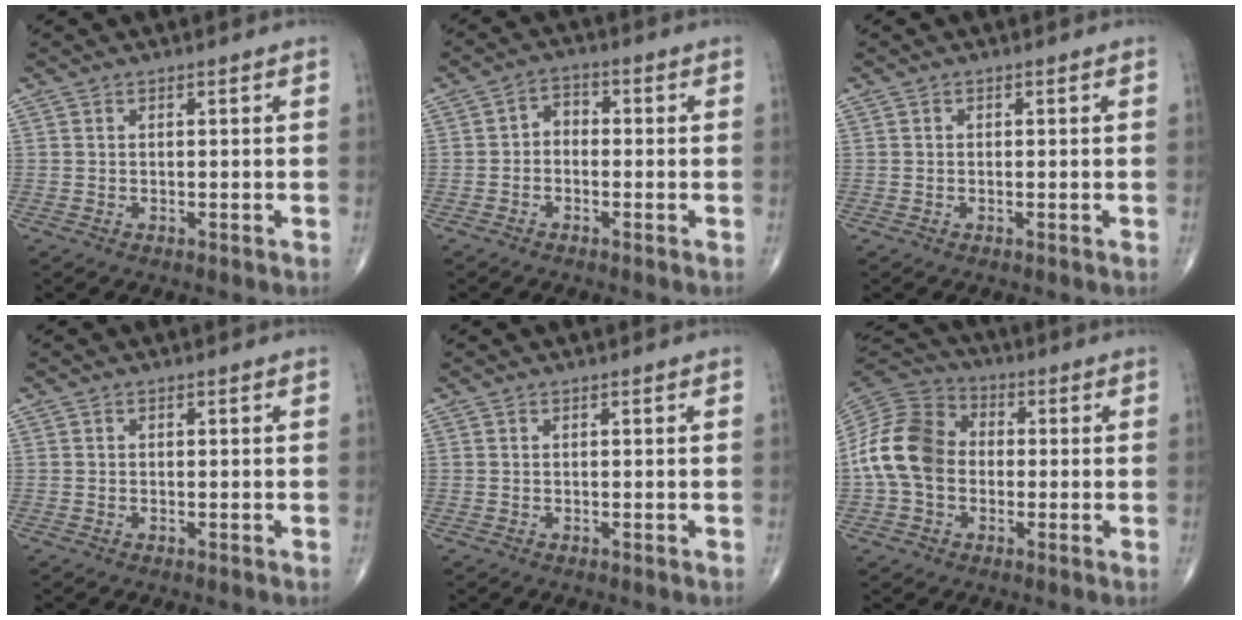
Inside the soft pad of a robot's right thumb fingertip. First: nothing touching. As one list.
[{"total": 3.1, "force": [-0.7, 2.4, 1.9], "torque": [-0.014, 0.020, -0.028]}, {"total": 0.0}, {"total": 0.0}, {"total": 0.0}, {"total": 14.2, "force": [-0.9, 10.9, 9.0], "torque": [-0.170, 0.036, -0.029]}]